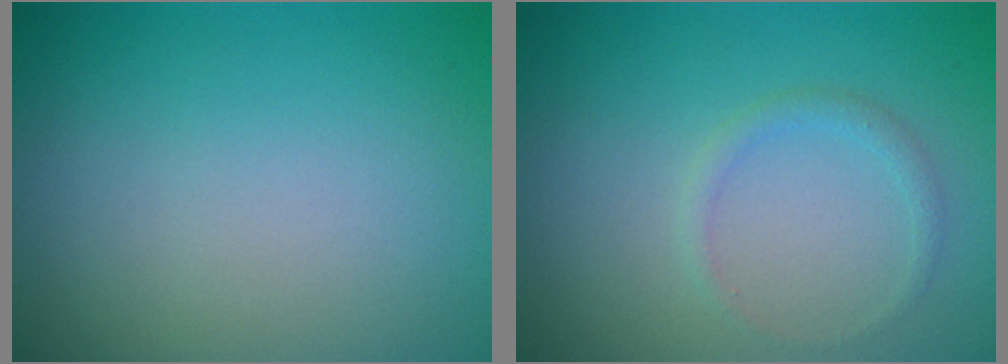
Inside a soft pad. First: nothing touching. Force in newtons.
{"total": 1.0, "press": 1.0, "slide": 0.0}